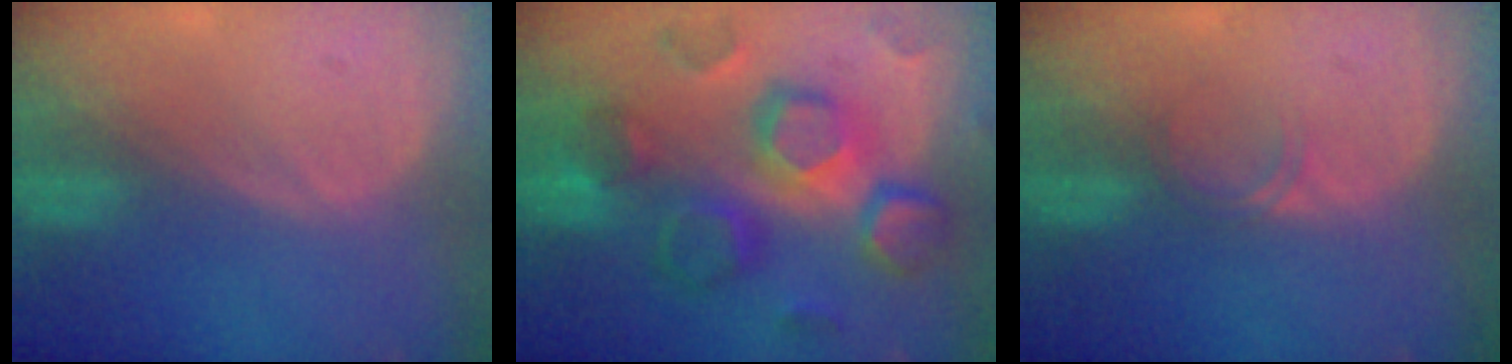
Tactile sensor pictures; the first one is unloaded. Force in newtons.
{"total": 12.2, "press": 12.1, "slide": 0.9}
{"total": 1.7, "press": 1.7, "slide": 0.3}